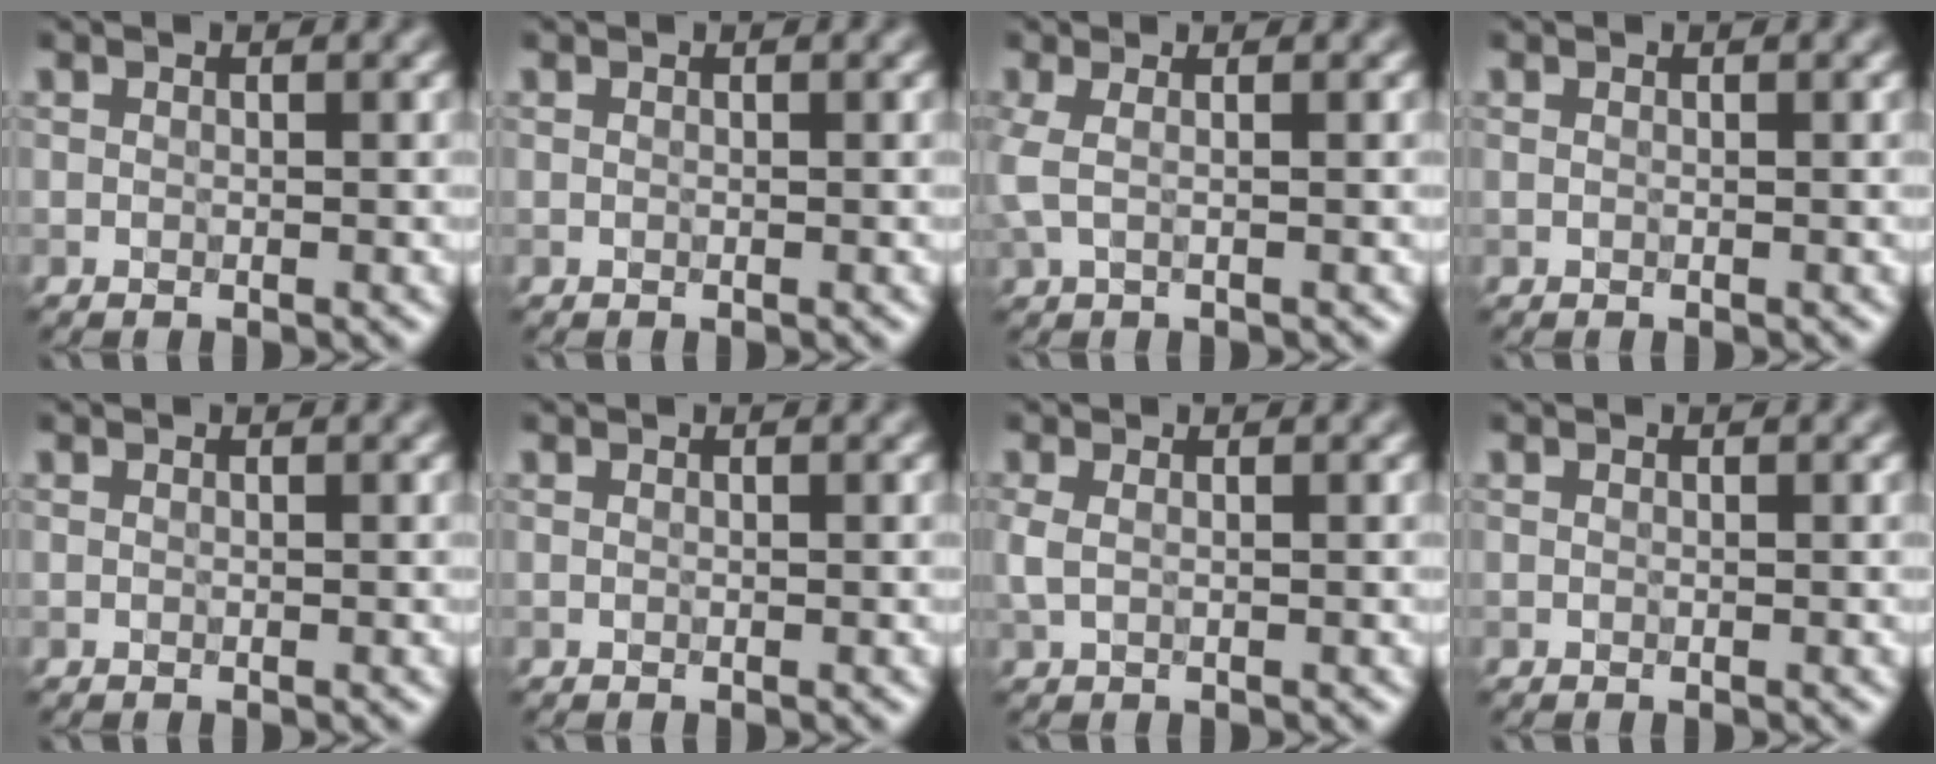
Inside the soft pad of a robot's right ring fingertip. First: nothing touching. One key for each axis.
{"total": 0.0}
{"total": 1.9, "fx": 0.3, "fy": 0.6, "fz": 1.7, "tx": -0.045, "ty": 0.004, "tz": -0.001}
{"total": 0.0}
{"total": 0.0}
{"total": 0.0}
{"total": 1.1, "fx": 0.3, "fy": 0.5, "fz": 0.9, "tx": -0.027, "ty": 0.003, "tz": 0.003}
{"total": 0.0}